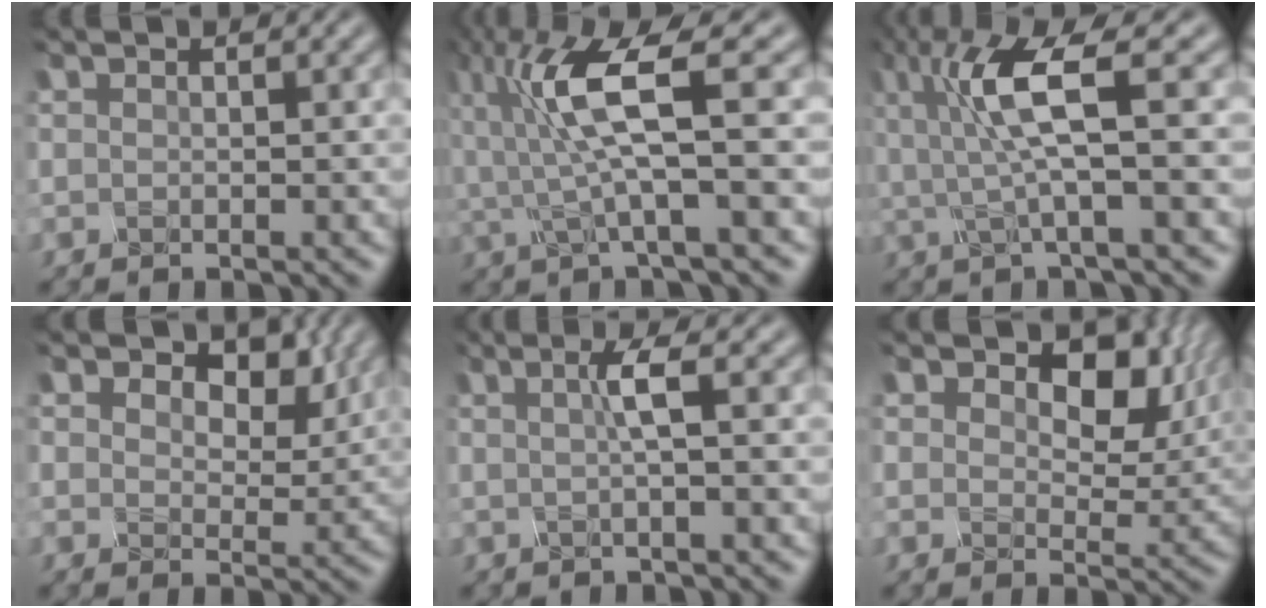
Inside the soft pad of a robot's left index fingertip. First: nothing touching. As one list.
[{"total": 6.3, "force": [0.4, 1.0, 6.2], "torque": [-0.132, 0.003, 0.008]}, {"total": 5.7, "force": [0.4, 0.8, 5.6], "torque": [-0.117, -0.001, 0.010]}, {"total": 7.1, "force": [3.7, 4.5, 4.1], "torque": [-0.069, 0.002, 0.044]}, {"total": 1.9, "force": [-0.4, 0.3, 1.8], "torque": [-0.028, 0.002, -0.011]}, {"total": 8.6, "force": [3.2, 5.6, 5.6], "torque": [-0.085, -0.002, 0.048]}]